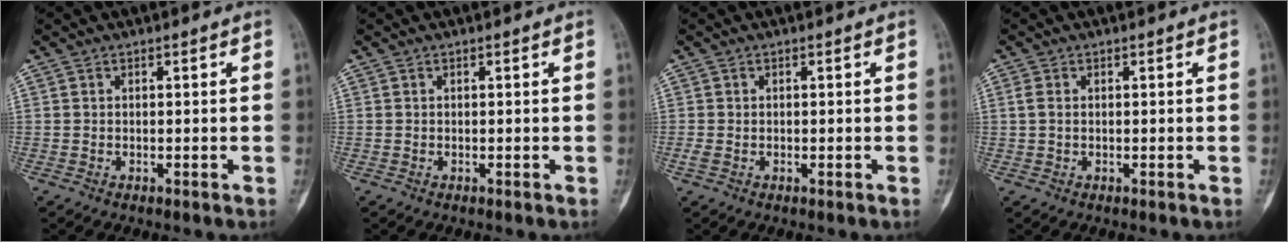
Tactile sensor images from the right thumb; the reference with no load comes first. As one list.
[{"total": 0.0}, {"total": 0.8, "force": [-0.1, 0.6, 0.5], "torque": [-0.020, -0.001, -0.002]}, {"total": 1.6, "force": [0.2, 1.1, 1.2], "torque": [-0.032, 0.002, 0.006]}]